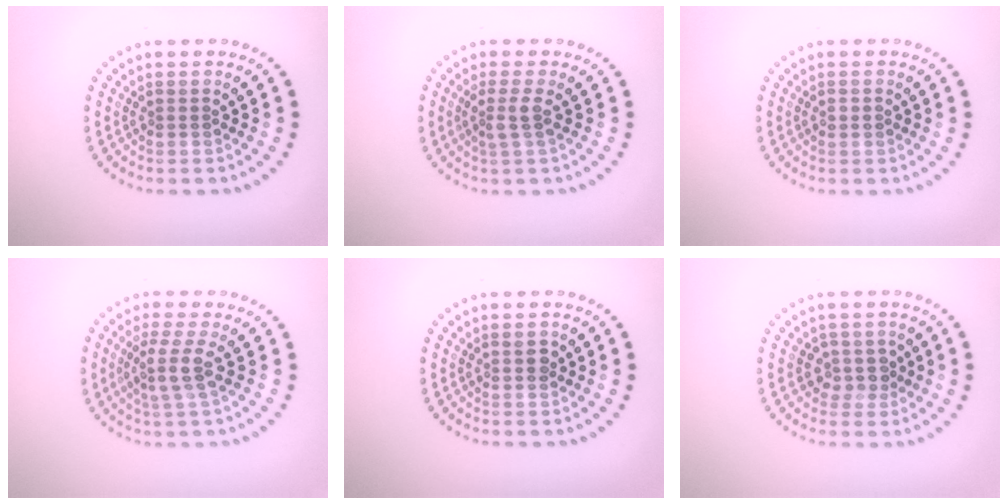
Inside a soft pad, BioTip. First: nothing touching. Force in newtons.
{"total": 1.9, "press": 1.5, "slide": 1.2}
{"total": 1.0, "press": 1.0, "slide": 0.0}
{"total": 2.9, "press": 2.3, "slide": 1.7}
{"total": 1.2, "press": 1.1, "slide": 0.4}
{"total": 2.0, "press": 1.6, "slide": 1.2}